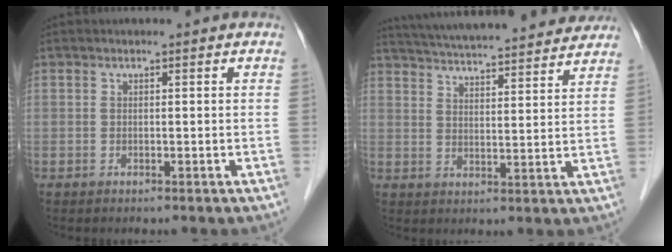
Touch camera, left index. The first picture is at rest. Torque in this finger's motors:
{"motor_torque": [-0.45, -0.88, 0.23, 0.15]}